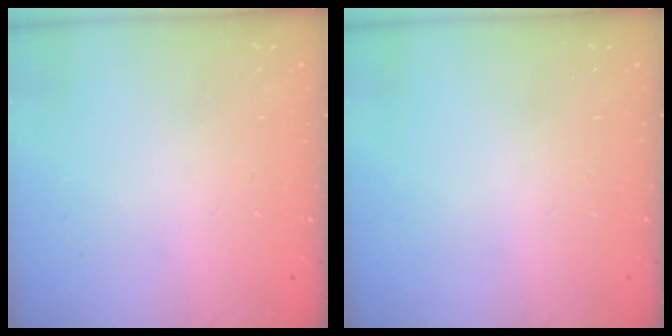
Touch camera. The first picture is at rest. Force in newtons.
{"total": 0.0}